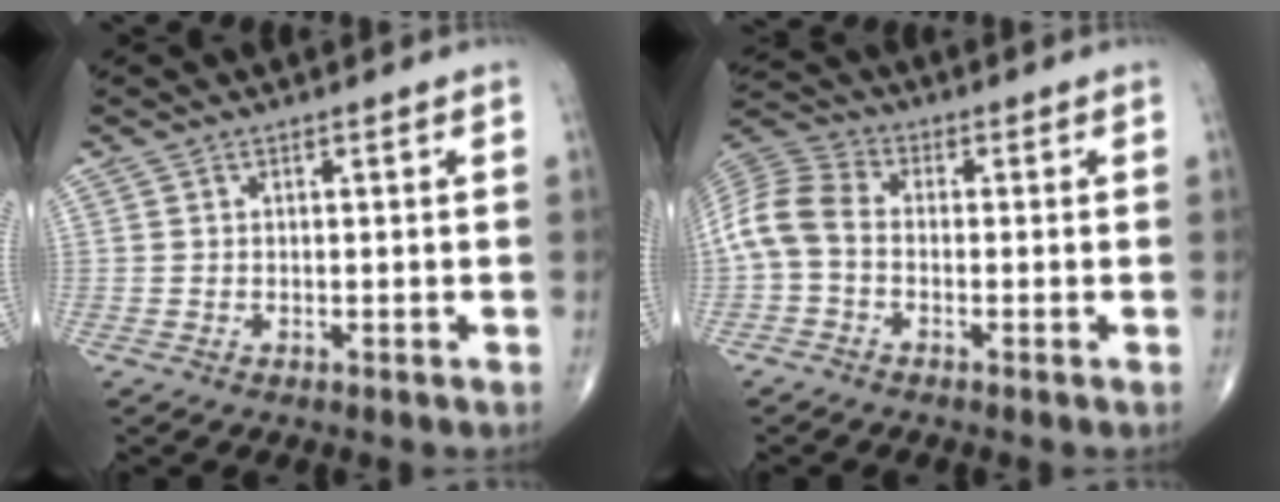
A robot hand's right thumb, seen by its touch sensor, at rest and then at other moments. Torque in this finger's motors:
{"motor_torque": [-0.01, 0.34, 0.68, -0.34, 0.23]}